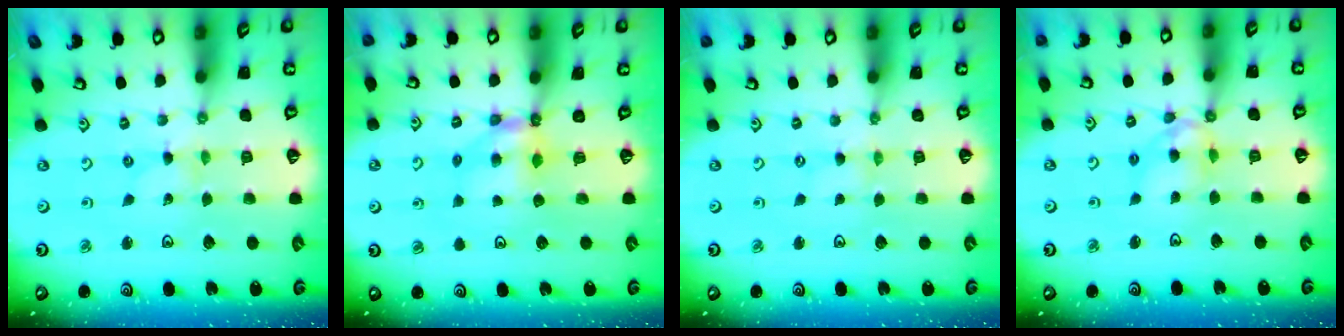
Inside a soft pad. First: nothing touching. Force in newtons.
{"total": 6.2, "press": 6.2, "slide": 0.8}
{"total": 0.0}
{"total": 9.6, "press": 9.6, "slide": 1.0}